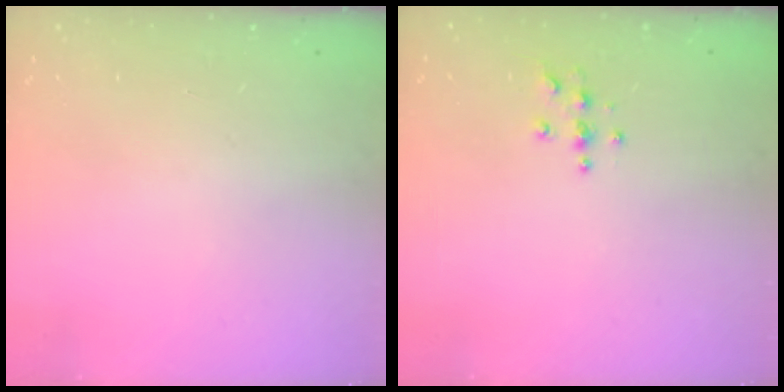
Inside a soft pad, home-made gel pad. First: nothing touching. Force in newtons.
{"total": 3.8, "press": 3.8, "slide": 0.4}